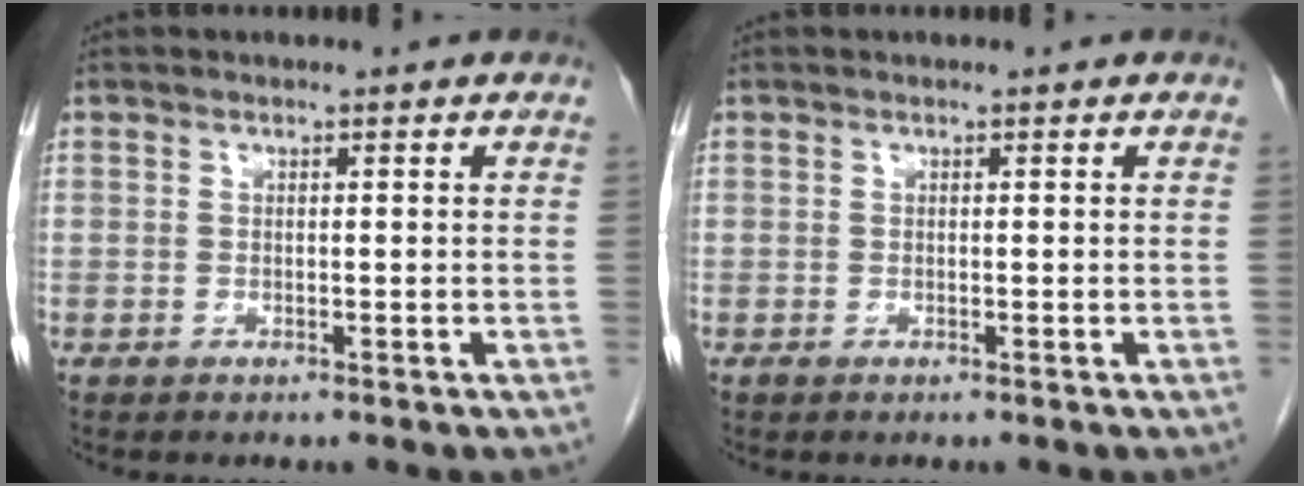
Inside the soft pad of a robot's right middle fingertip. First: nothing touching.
{"total": 0.0}